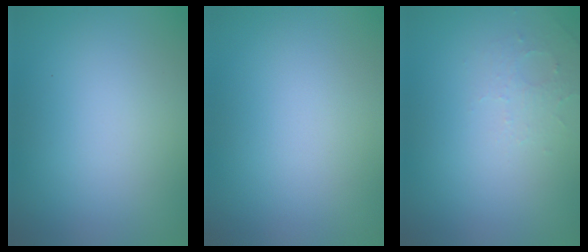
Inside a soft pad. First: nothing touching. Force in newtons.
{"total": 0.0}
{"total": 1.6, "press": 1.5, "slide": 0.4}